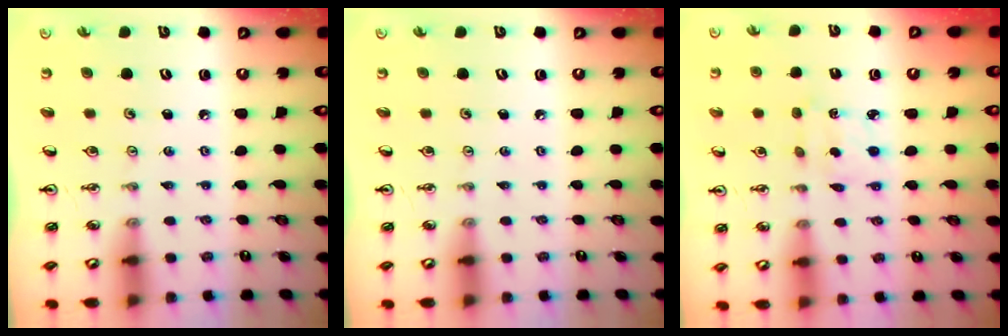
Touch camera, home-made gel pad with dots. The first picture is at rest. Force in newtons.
{"total": 0.0}
{"total": 2.7, "press": 2.6, "slide": 0.6}